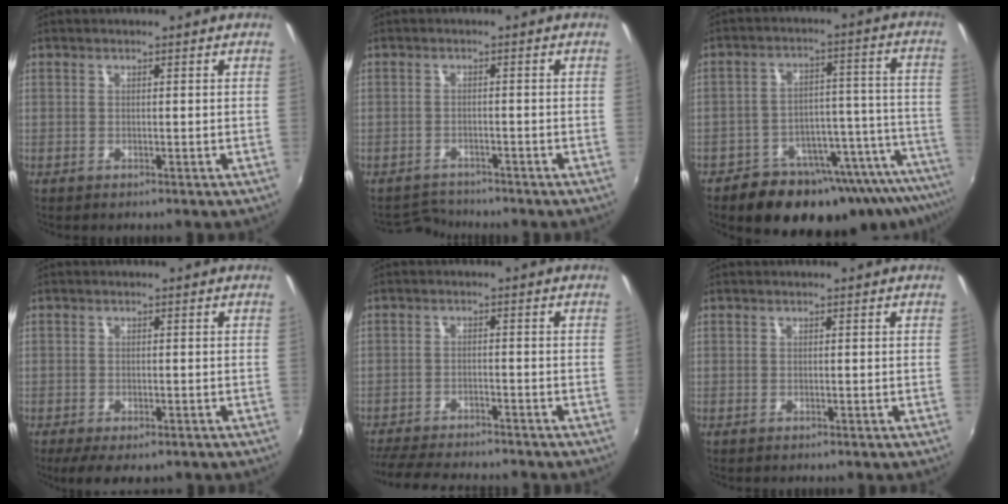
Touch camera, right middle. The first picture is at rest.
{"total": 3.3, "force": [-3.3, 0.6, -0.4], "torque": [-0.005, 0.003, -0.061]}
{"total": 22.9, "force": [-19.7, 7.9, 8.6], "torque": [-0.115, 0.017, -0.264]}
{"total": 5.0, "force": [-3.4, 2.0, 3.2], "torque": [-0.072, -0.022, -0.055]}
{"total": 12.6, "force": [-11.3, 2.3, 5.0], "torque": [-0.119, -0.019, -0.176]}
{"total": 0.0}